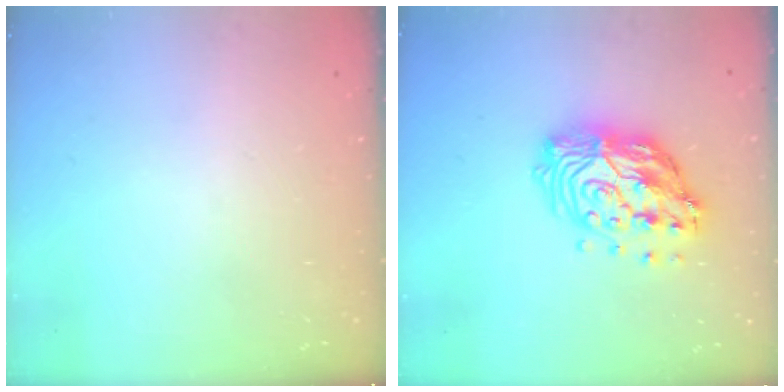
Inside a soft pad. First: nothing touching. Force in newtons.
{"total": 17.1, "press": 17.0, "slide": 1.6}